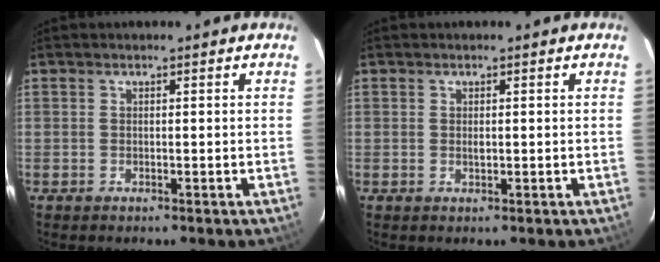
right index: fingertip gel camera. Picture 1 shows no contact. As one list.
[{"total": 0.8, "force": [0.0, 0.5, 0.7], "torque": [-0.011, 0.001, 0.001]}]